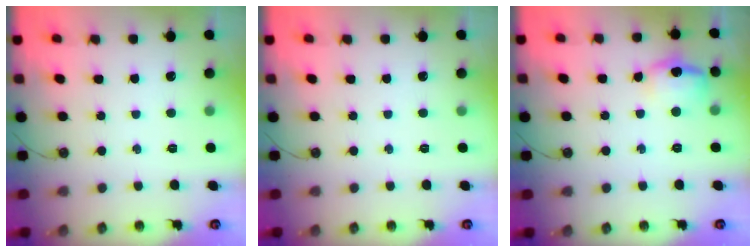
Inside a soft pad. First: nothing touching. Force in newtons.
{"total": 0.0}
{"total": 11.2, "press": 11.2, "slide": 1.4}